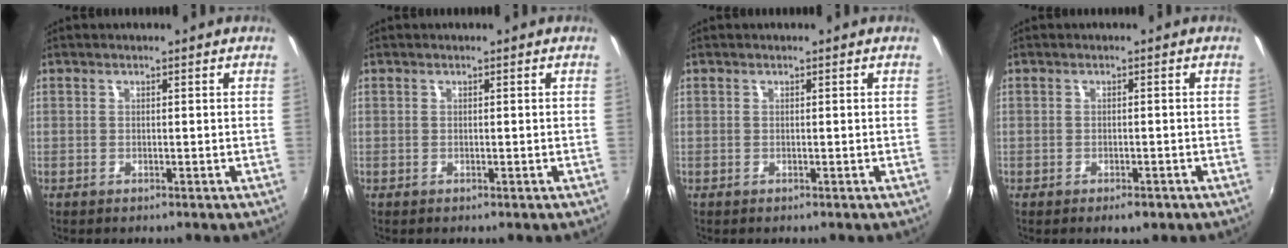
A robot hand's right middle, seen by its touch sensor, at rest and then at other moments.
{"total": 0.0}
{"total": 0.0}
{"total": 2.8, "force": [-1.8, 1.3, 1.7], "torque": [-0.032, -0.010, -0.025]}